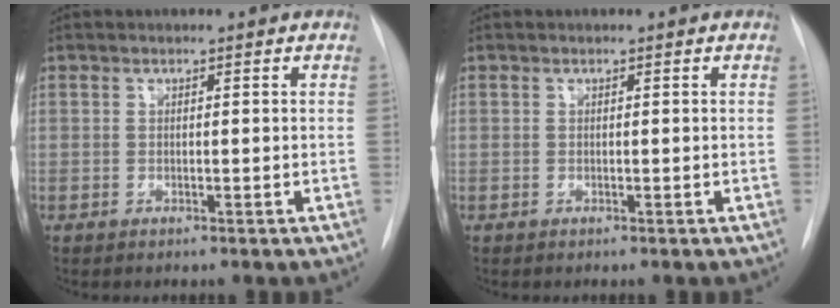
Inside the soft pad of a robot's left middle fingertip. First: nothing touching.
{"total": 0.0}